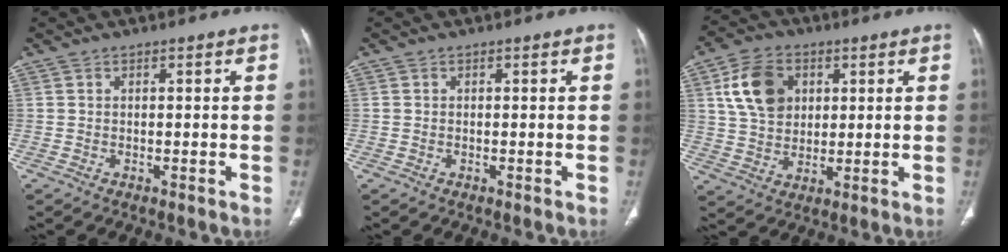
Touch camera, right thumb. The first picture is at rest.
{"total": 0.0}
{"total": 11.1, "force": [3.5, 8.2, 6.5], "torque": [-0.098, -0.004, 0.067]}